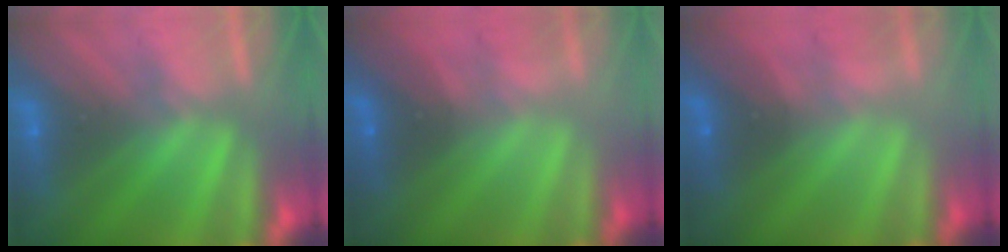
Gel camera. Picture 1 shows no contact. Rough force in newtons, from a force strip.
{"total": 1.8}
{"total": 1.8}